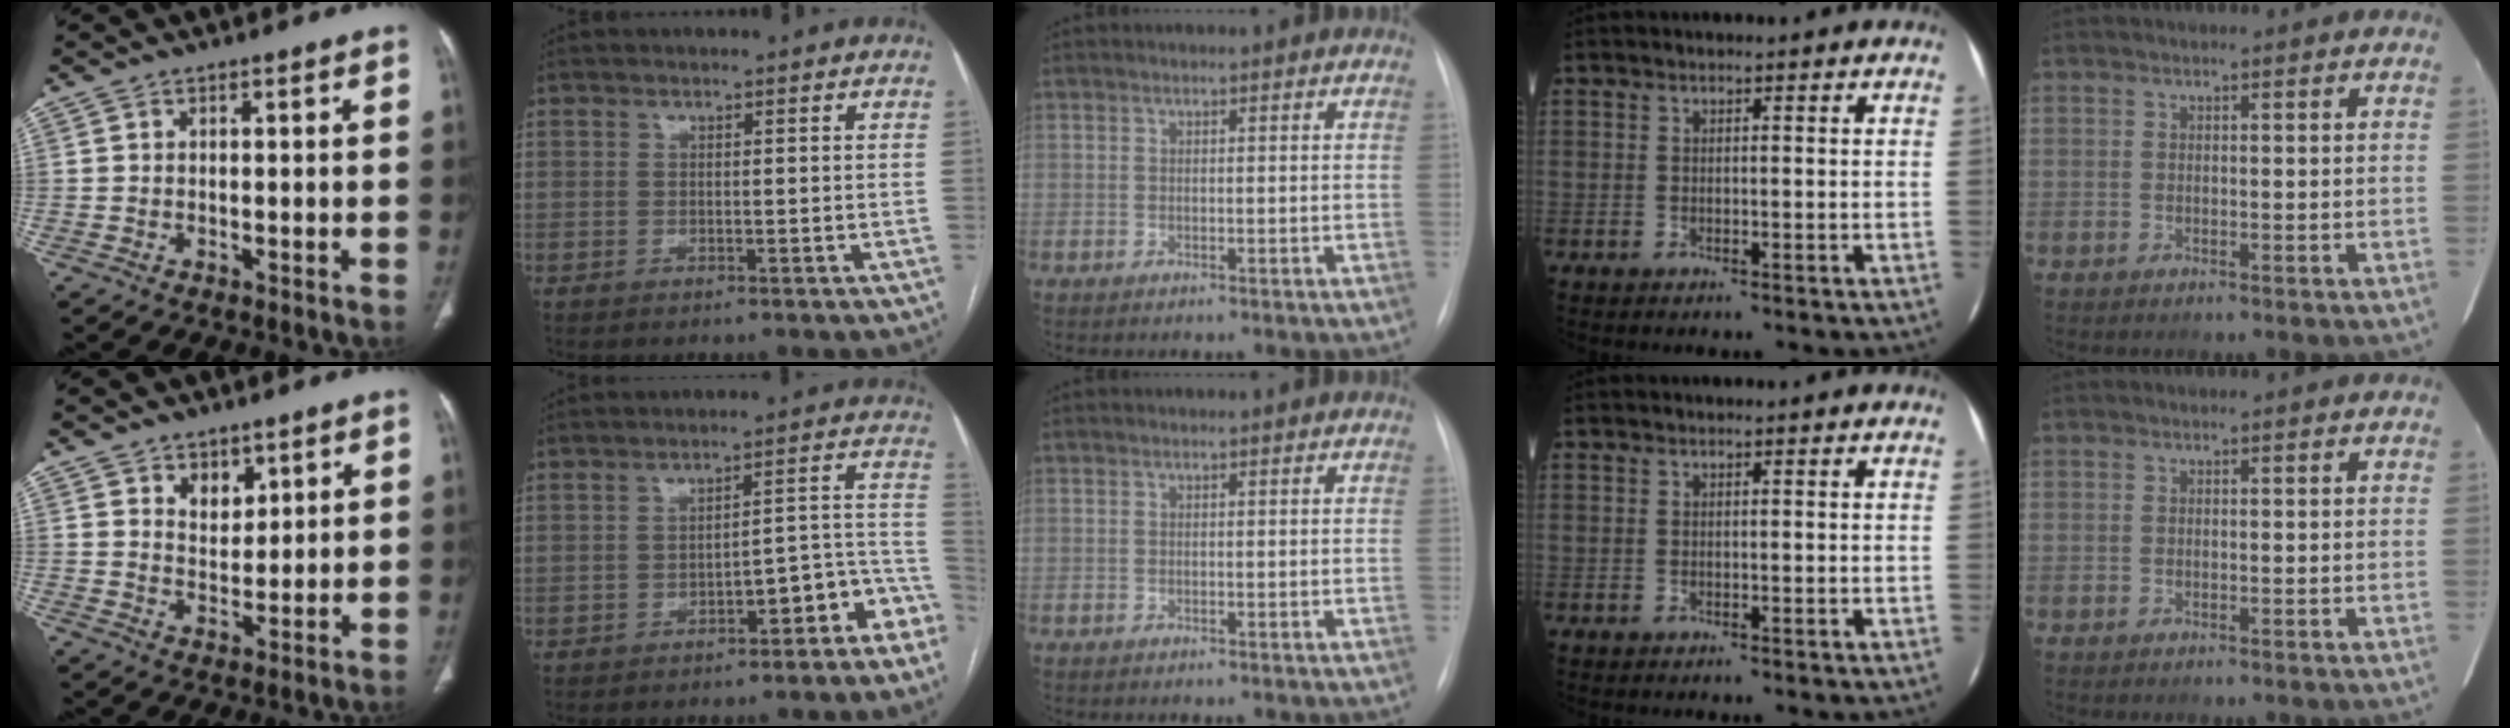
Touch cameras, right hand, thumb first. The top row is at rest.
{"thumb": {"total": 5.3, "force": [2.9, 3.6, 2.6], "torque": [-0.016, -0.023, 0.054]}, "index": {"total": 8.2, "force": [-5.4, 2.7, 5.5], "torque": [-0.045, 0.046, -0.066]}}